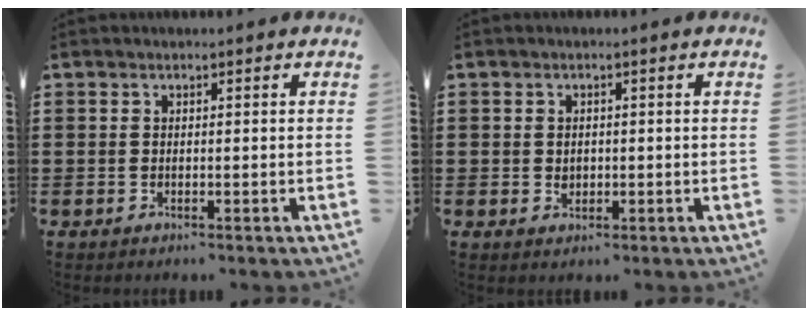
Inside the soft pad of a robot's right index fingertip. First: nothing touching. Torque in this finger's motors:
{"motor_torque": [-0.16, 1.98, -0.03, 0.00]}